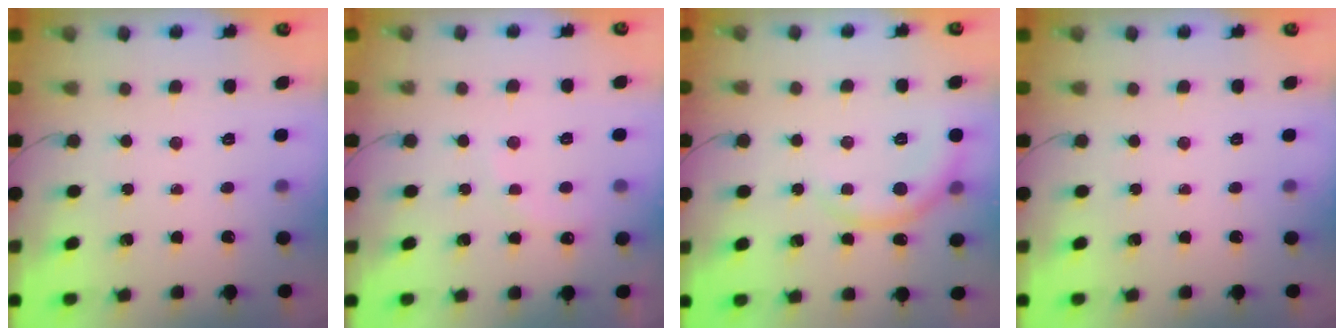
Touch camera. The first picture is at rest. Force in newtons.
{"total": 7.6, "press": 7.4, "slide": 1.9}
{"total": 6.7, "press": 6.7, "slide": 0.7}
{"total": 0.0}